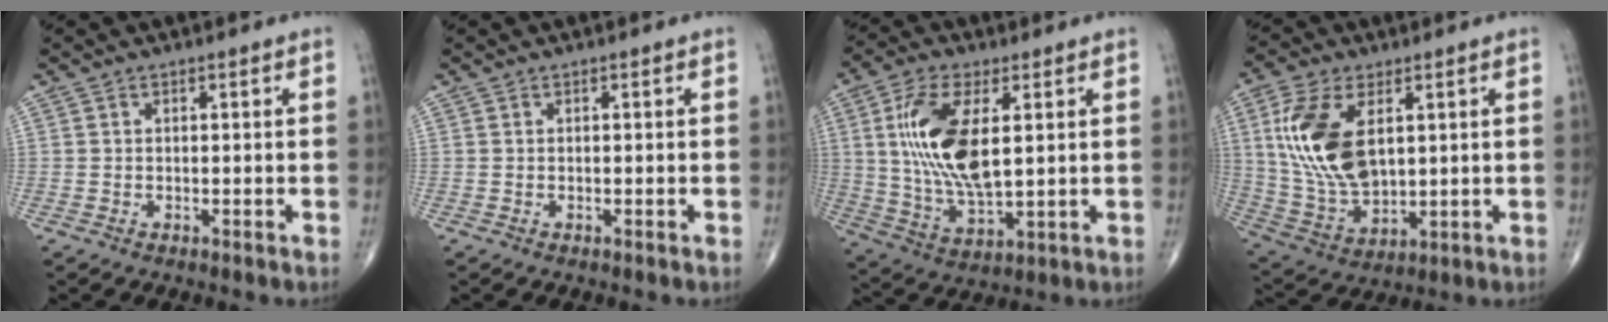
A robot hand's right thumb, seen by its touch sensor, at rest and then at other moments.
{"total": 0.0}
{"total": 15.8, "force": [3.2, 7.0, 13.8], "torque": [-0.275, -0.017, 0.067]}
{"total": 16.3, "force": [3.6, 9.6, 12.6], "torque": [-0.244, -0.011, 0.080]}